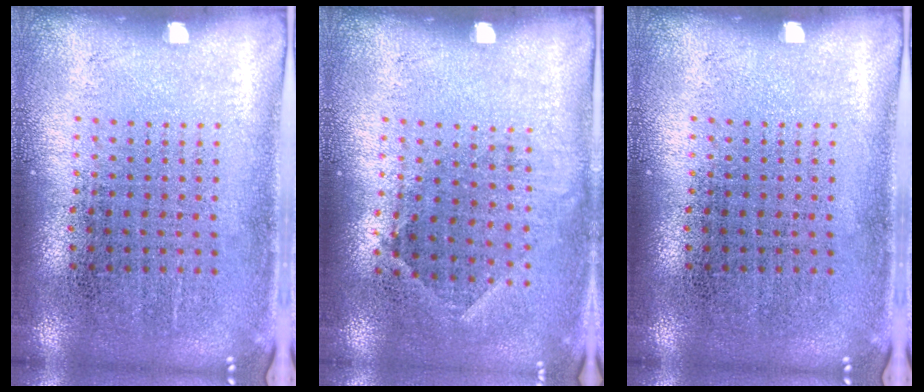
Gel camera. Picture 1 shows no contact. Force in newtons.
{"total": 0.9, "press": 0.6, "slide": 0.6}
{"total": 0.0}